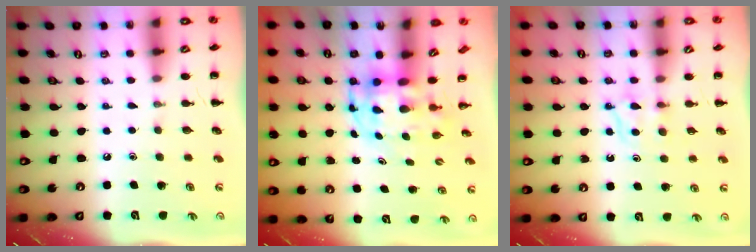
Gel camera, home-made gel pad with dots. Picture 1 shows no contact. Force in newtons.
{"total": 3.8, "press": 3.7, "slide": 0.9}
{"total": 5.2, "press": 5.0, "slide": 1.4}